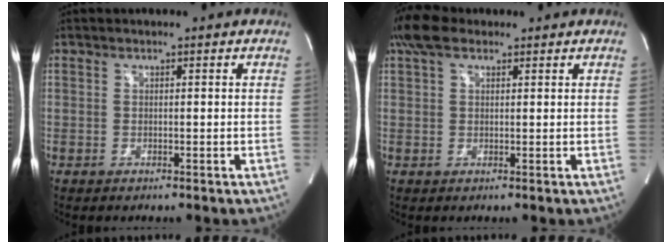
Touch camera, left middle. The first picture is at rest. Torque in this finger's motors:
{"motor_torque": [0.72, -0.48, 0.04, 0.07]}